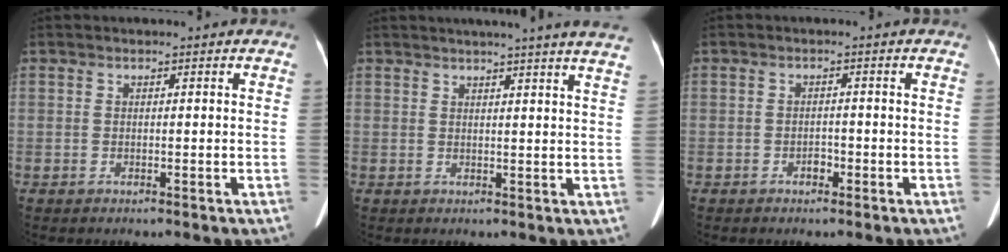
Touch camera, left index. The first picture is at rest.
{"total": 15.4, "force": [13.6, -1.0, 7.3], "torque": [-0.105, -0.020, 0.150]}
{"total": 1.4, "force": [-0.9, 0.9, 0.7], "torque": [-0.009, 0.004, -0.012]}